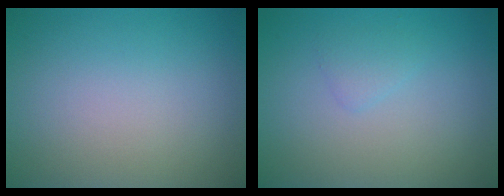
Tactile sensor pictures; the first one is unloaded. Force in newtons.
{"total": 1.0, "press": 1.0, "slide": 0.1}